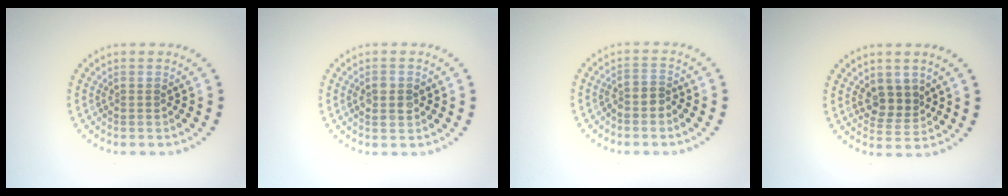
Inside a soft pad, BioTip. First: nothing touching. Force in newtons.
{"total": 2.4, "press": 2.4, "slide": 0.1}
{"total": 1.5, "press": 1.1, "slide": 1.0}
{"total": 2.8, "press": 2.5, "slide": 1.3}